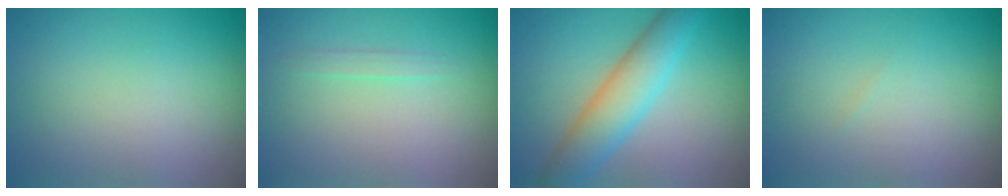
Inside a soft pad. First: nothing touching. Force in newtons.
{"total": 0.8, "press": 0.8, "slide": 0.0}
{"total": 5.1, "press": 5.1, "slide": 0.0}
{"total": 0.0}